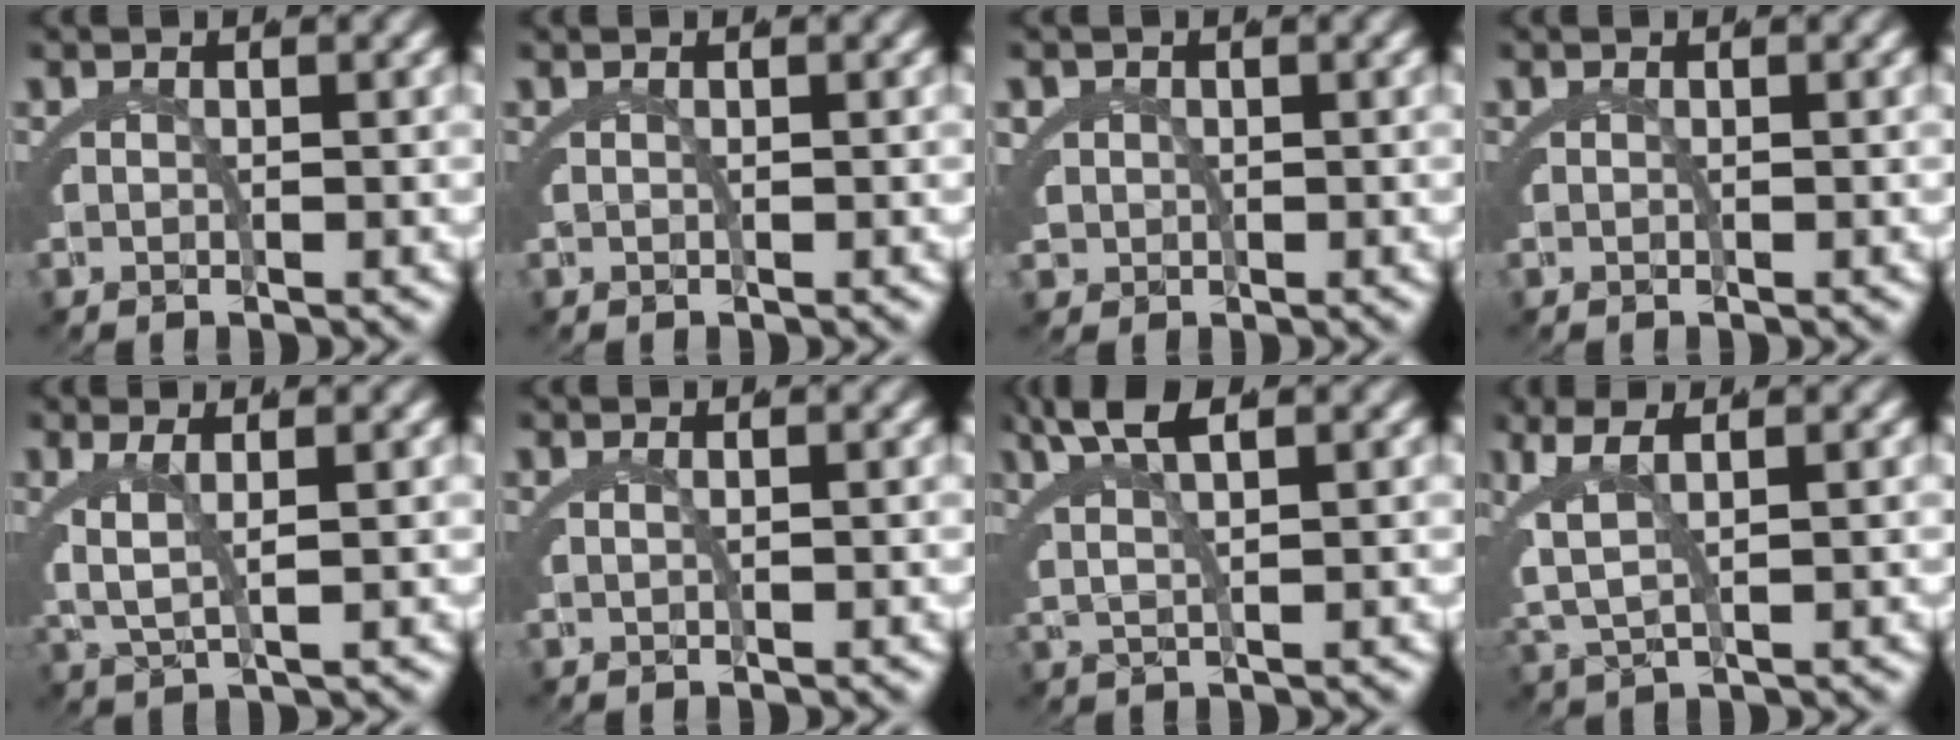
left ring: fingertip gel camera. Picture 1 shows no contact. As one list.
[{"total": 0.0}, {"total": 2.9, "force": [0.1, 2.7, 1.1], "torque": [-0.039, -0.015, 0.008]}, {"total": 0.0}, {"total": 3.3, "force": [0.7, 0.9, 3.1], "torque": [-0.067, -0.008, 0.019]}, {"total": 0.8, "force": [0.2, -0.7, 0.4], "torque": [-0.001, 0.003, 0.004]}, {"total": 4.7, "force": [2.9, 1.0, 3.6], "torque": [-0.068, 0.009, 0.050]}, {"total": 5.0, "force": [1.5, 2.4, 4.1], "torque": [-0.101, -0.003, 0.031]}]